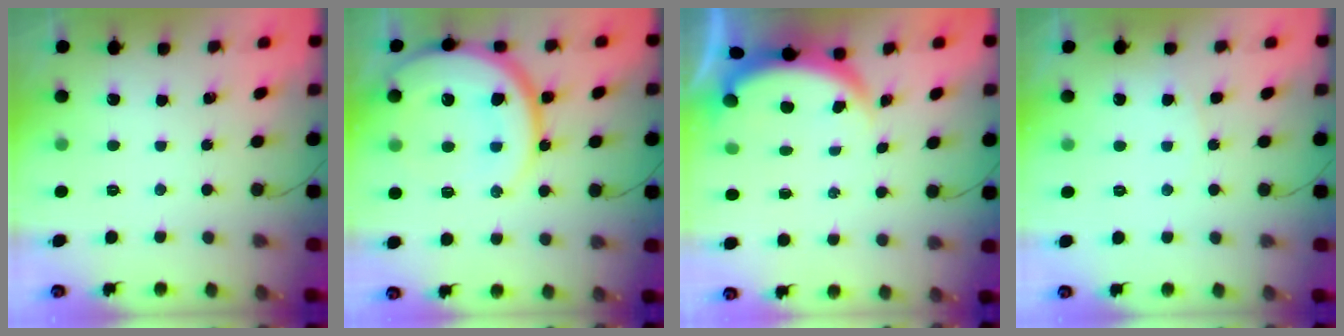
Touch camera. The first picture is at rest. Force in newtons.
{"total": 21.4, "press": 21.3, "slide": 2.1}
{"total": 3.8, "press": 3.8, "slide": 0.2}
{"total": 3.5, "press": 3.5, "slide": 0.3}